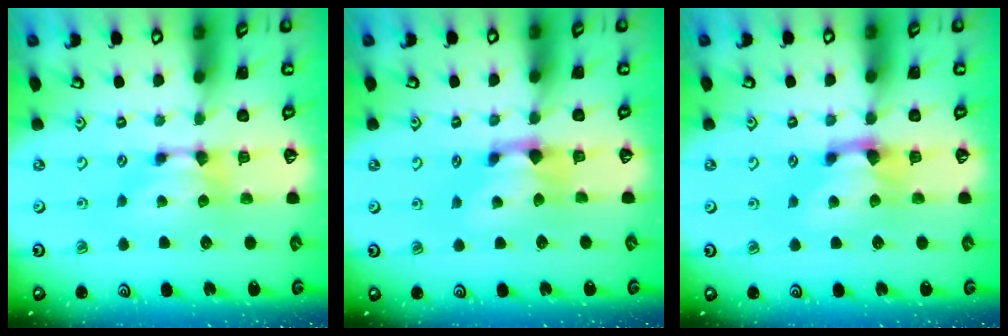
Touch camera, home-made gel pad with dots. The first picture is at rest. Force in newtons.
{"total": 1.4, "press": 0.4, "slide": 1.3}
{"total": 2.2, "press": 2.1, "slide": 0.9}